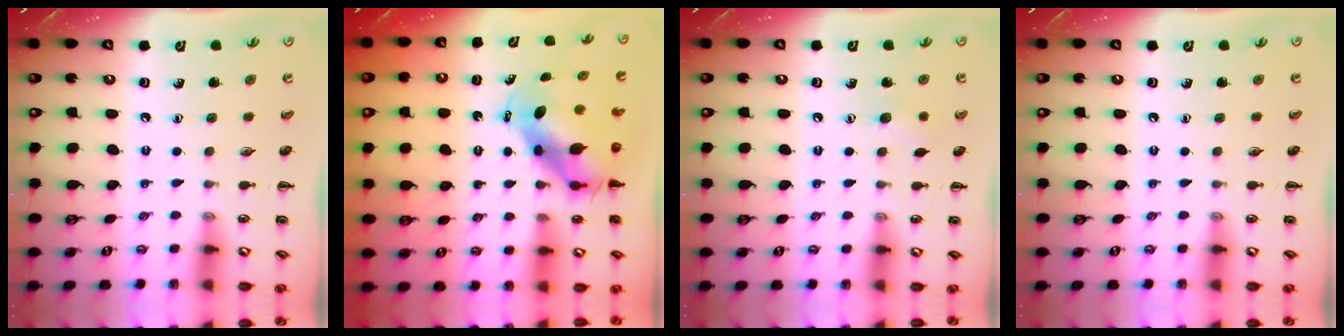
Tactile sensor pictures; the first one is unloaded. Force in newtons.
{"total": 6.9, "press": 6.7, "slide": 1.6}
{"total": 6.7, "press": 6.4, "slide": 1.7}
{"total": 0.0}